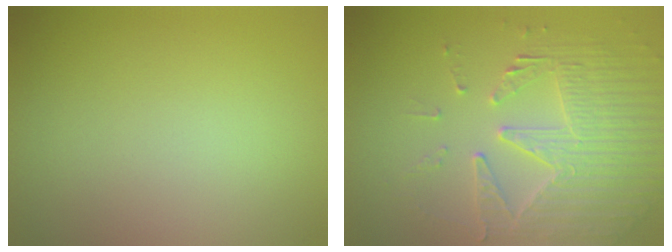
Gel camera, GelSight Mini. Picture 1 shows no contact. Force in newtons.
{"total": 4.9, "press": 4.4, "slide": 2.3}